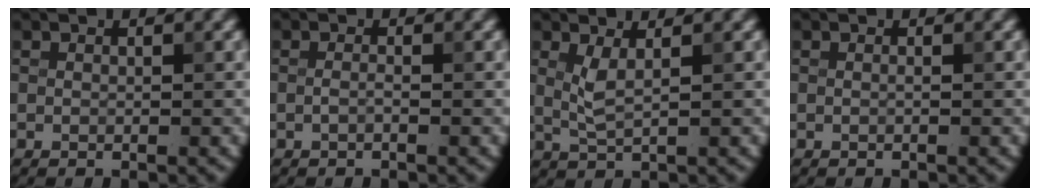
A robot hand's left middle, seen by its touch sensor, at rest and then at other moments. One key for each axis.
{"total": 0.7, "fx": -0.3, "fy": 0.1, "fz": 0.6, "tx": -0.015, "ty": -0.001, "tz": -0.008}
{"total": 2.0, "fx": 0.7, "fy": 0.5, "fz": 1.8, "tx": -0.042, "ty": -0.004, "tz": 0.017}
{"total": 0.0}